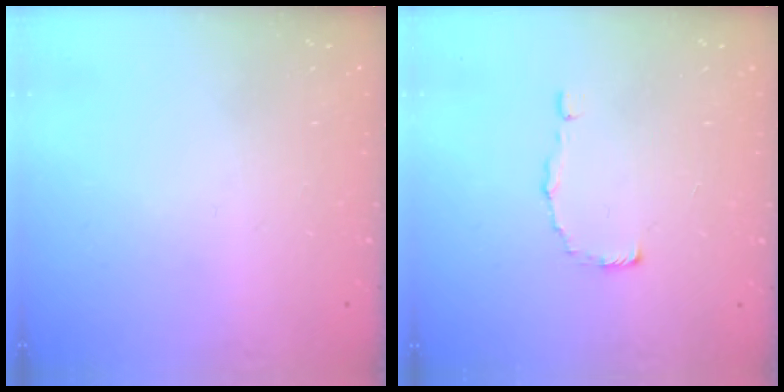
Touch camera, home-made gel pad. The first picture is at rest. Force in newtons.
{"total": 2.0, "press": 2.0, "slide": 0.1}